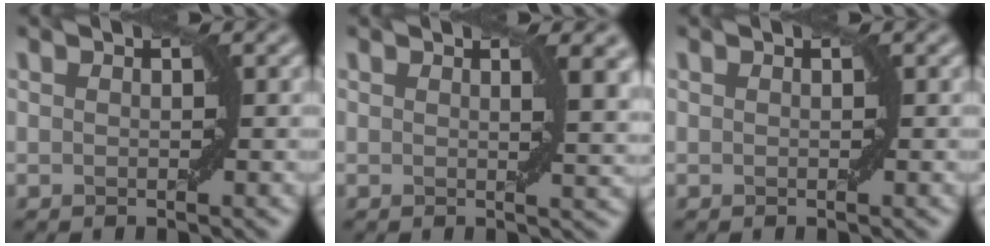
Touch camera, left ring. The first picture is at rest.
{"total": 3.0, "force": [1.2, 0.7, 2.6], "torque": [-0.025, -0.003, 0.018]}
{"total": 0.0}